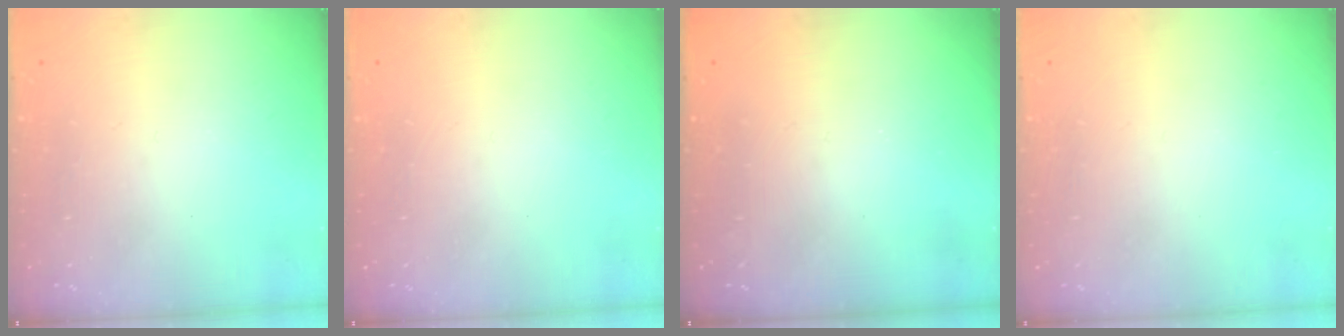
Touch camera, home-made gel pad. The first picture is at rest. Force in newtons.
{"total": 0.0}
{"total": 0.0}
{"total": 0.0}